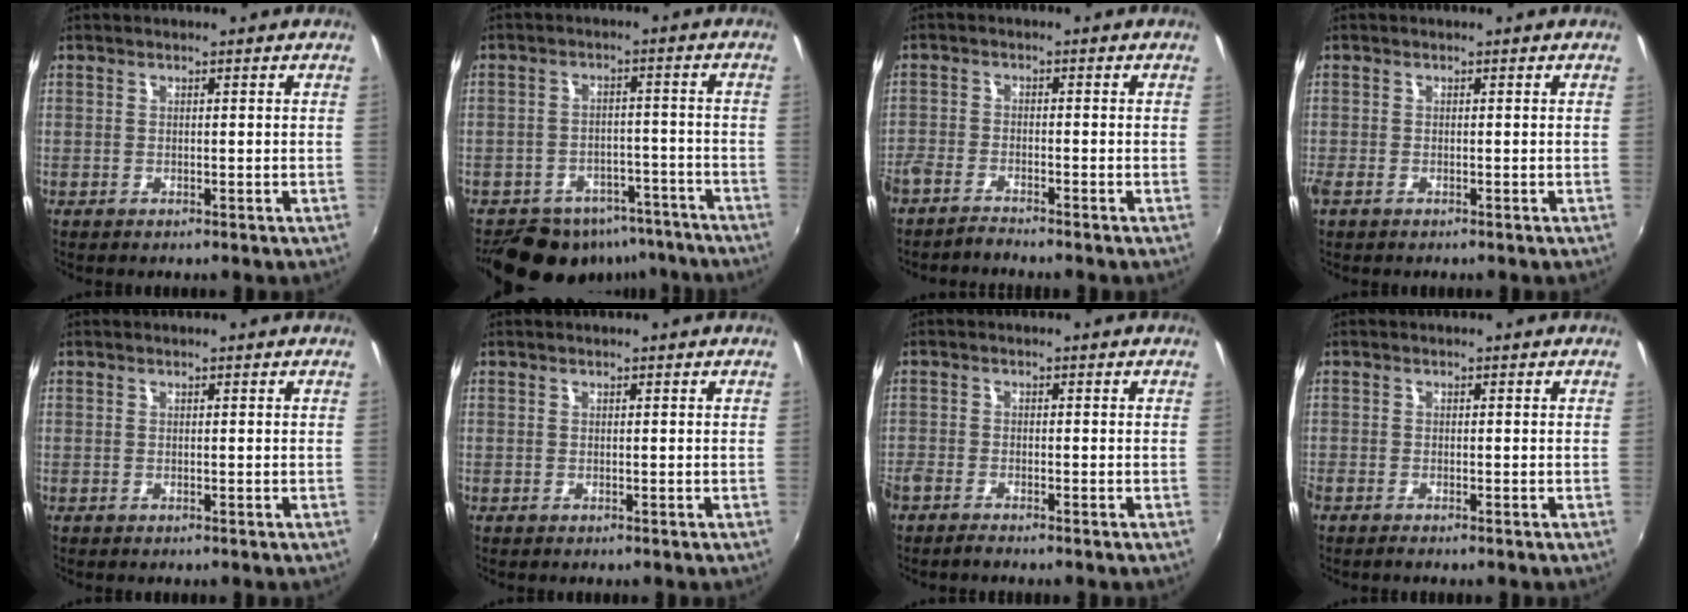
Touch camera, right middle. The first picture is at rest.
{"total": 13.9, "force": [-10.7, 7.6, 4.7], "torque": [-0.105, 0.010, -0.131]}
{"total": 3.8, "force": [-3.6, 0.5, 1.1], "torque": [-0.040, -0.011, -0.078]}
{"total": 1.4, "force": [-0.8, 0.7, 0.9], "torque": [-0.019, -0.006, -0.016]}
{"total": 0.0}
{"total": 0.0}
{"total": 2.7, "force": [-2.4, 0.5, 1.0], "torque": [-0.030, -0.011, -0.050]}
{"total": 1.1, "force": [-1.0, 0.1, 0.4], "torque": [-0.011, -0.005, -0.021]}